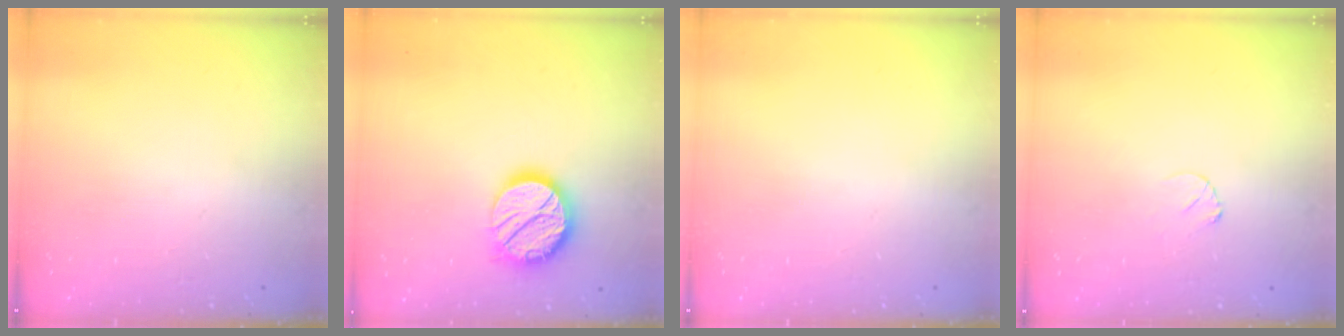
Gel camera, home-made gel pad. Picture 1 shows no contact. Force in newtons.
{"total": 15.7, "press": 15.7, "slide": 1.3}
{"total": 0.0}
{"total": 2.8, "press": 2.8, "slide": 0.3}